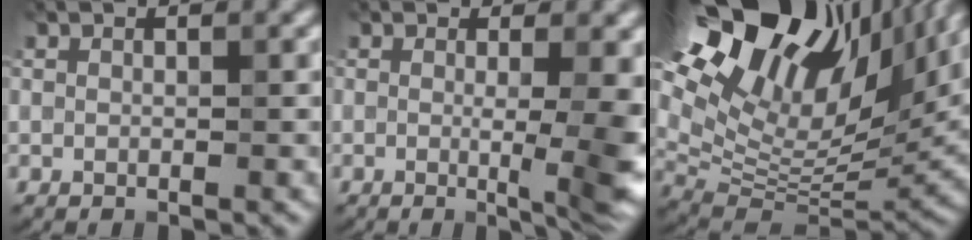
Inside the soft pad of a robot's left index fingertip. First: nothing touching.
{"total": 7.8, "force": [-0.3, 2.4, 7.4], "torque": [-0.063, -0.008, -0.007]}
{"total": 20.5, "force": [10.7, 9.5, 14.6], "torque": [-0.263, 0.053, 0.179]}